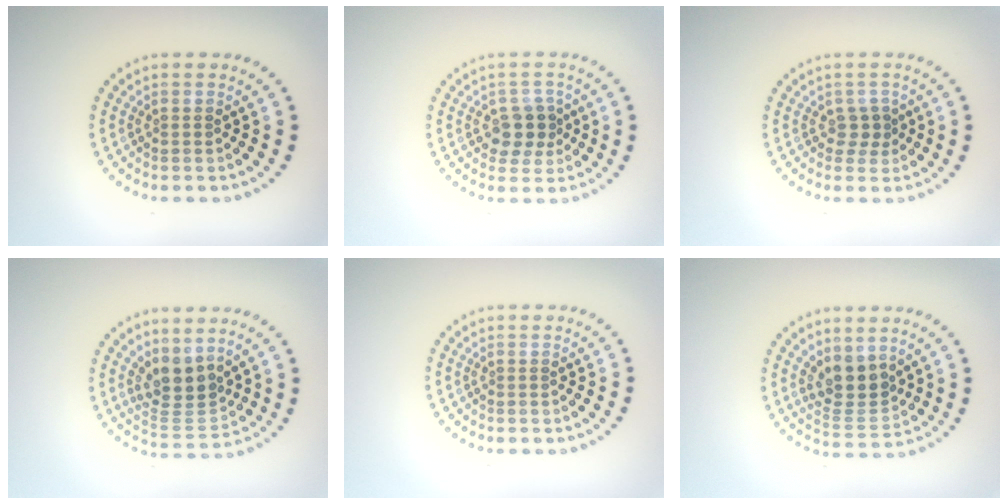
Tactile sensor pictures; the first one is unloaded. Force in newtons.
{"total": 2.9, "press": 2.7, "slide": 1.0}
{"total": 1.6, "press": 1.3, "slide": 0.9}
{"total": 4.0, "press": 3.3, "slide": 2.1}
{"total": 0.0}
{"total": 3.7, "press": 3.3, "slide": 1.7}